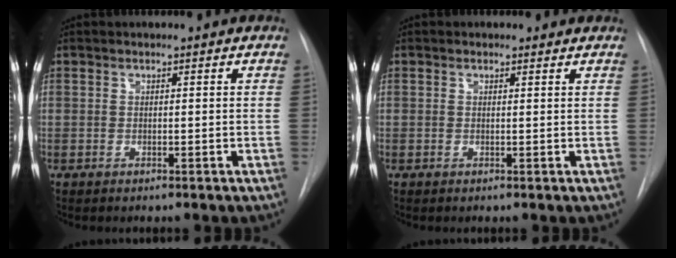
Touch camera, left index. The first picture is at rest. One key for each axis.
{"total": 0.8, "fx": 0.6, "fy": 0.5, "fz": 0.1, "tx": -0.005, "ty": 0.001, "tz": 0.003}